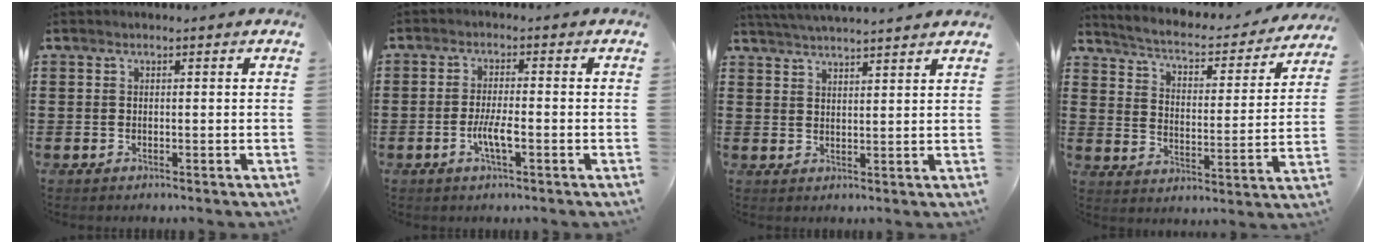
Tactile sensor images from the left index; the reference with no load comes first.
{"total": 4.1, "force": [-1.3, 0.8, 3.8], "torque": [-0.079, -0.003, -0.027]}
{"total": 3.4, "force": [3.3, -0.7, 0.4], "torque": [-0.020, -0.012, 0.060]}
{"total": 3.3, "force": [3.1, 0.3, 1.3], "torque": [-0.046, -0.030, 0.040]}